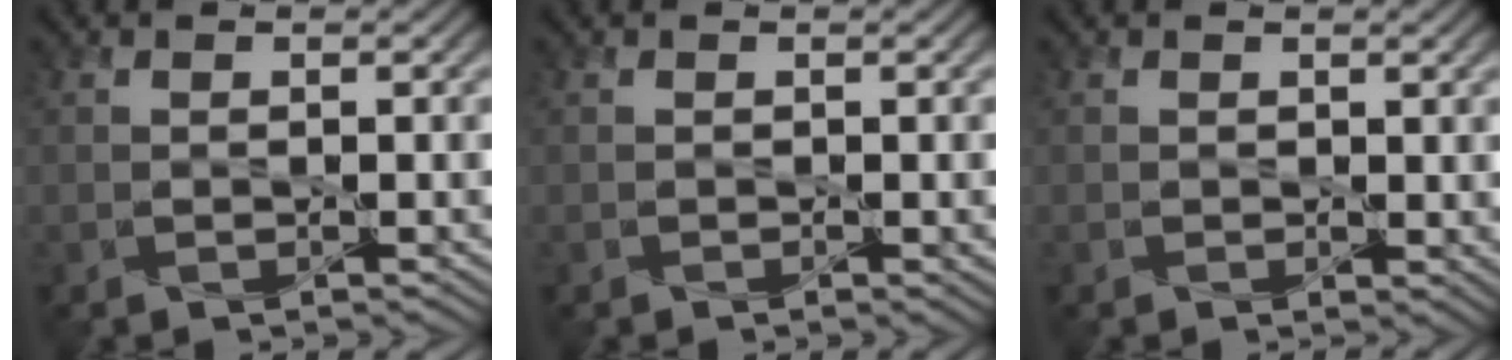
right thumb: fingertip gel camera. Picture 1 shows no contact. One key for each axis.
{"total": 0.0}
{"total": 1.4, "fx": 0.7, "fy": 0.8, "fz": 0.8, "tx": -0.015, "ty": -0.001, "tz": 0.013}